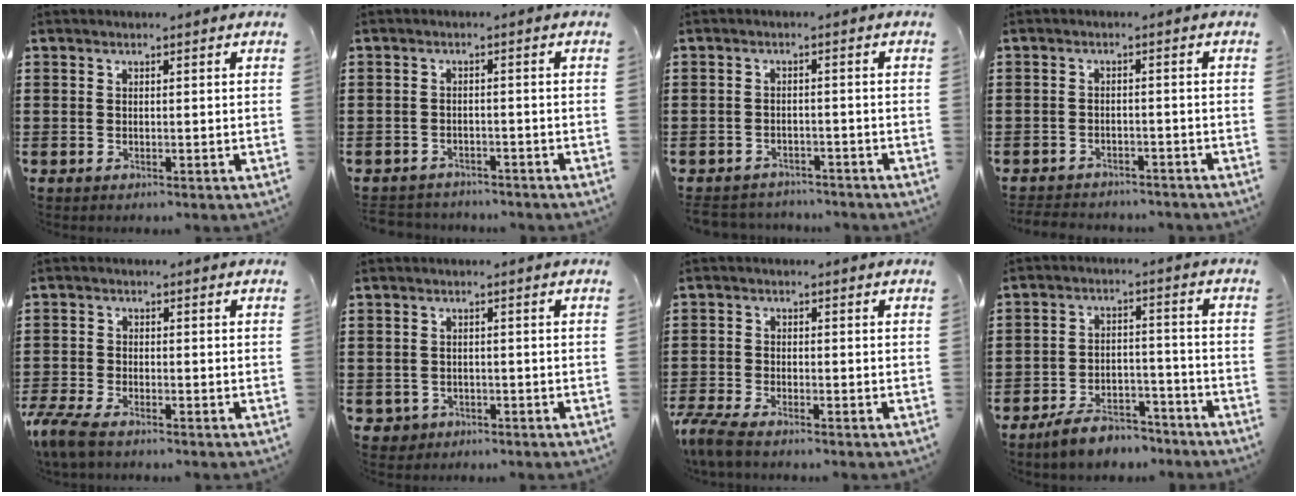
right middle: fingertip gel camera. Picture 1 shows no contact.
{"total": 2.2, "force": [-2.2, 0.4, -0.1], "torque": [-0.006, -0.003, -0.048]}
{"total": 2.6, "force": [-2.5, 0.5, -0.1], "torque": [-0.007, -0.003, -0.055]}
{"total": 2.6, "force": [-2.6, 0.4, 0.0], "torque": [-0.008, -0.005, -0.056]}
{"total": 4.1, "force": [-3.3, 0.6, 2.2], "torque": [-0.074, -0.016, -0.073]}
{"total": 1.3, "force": [-0.8, 0.9, 0.1], "torque": [-0.009, -0.002, -0.020]}
{"total": 3.7, "force": [-3.3, 0.2, 1.7], "torque": [-0.057, -0.016, -0.071]}
{"total": 5.9, "force": [-5.5, 1.5, 1.7], "torque": [-0.030, 0.011, -0.105]}